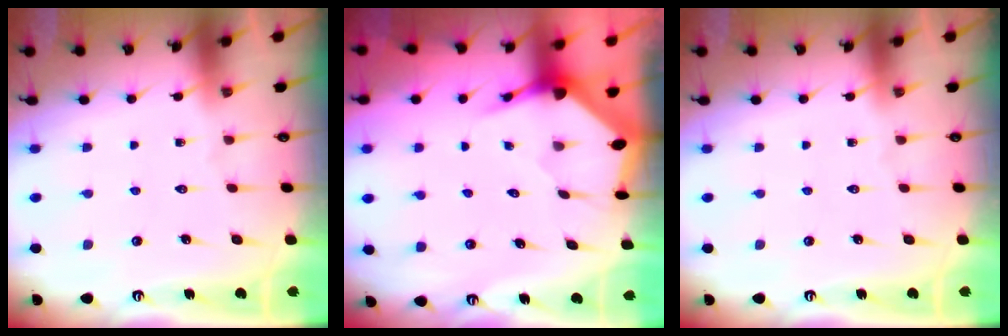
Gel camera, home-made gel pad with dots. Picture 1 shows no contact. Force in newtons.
{"total": 3.5, "press": 3.5, "slide": 0.4}
{"total": 0.0}